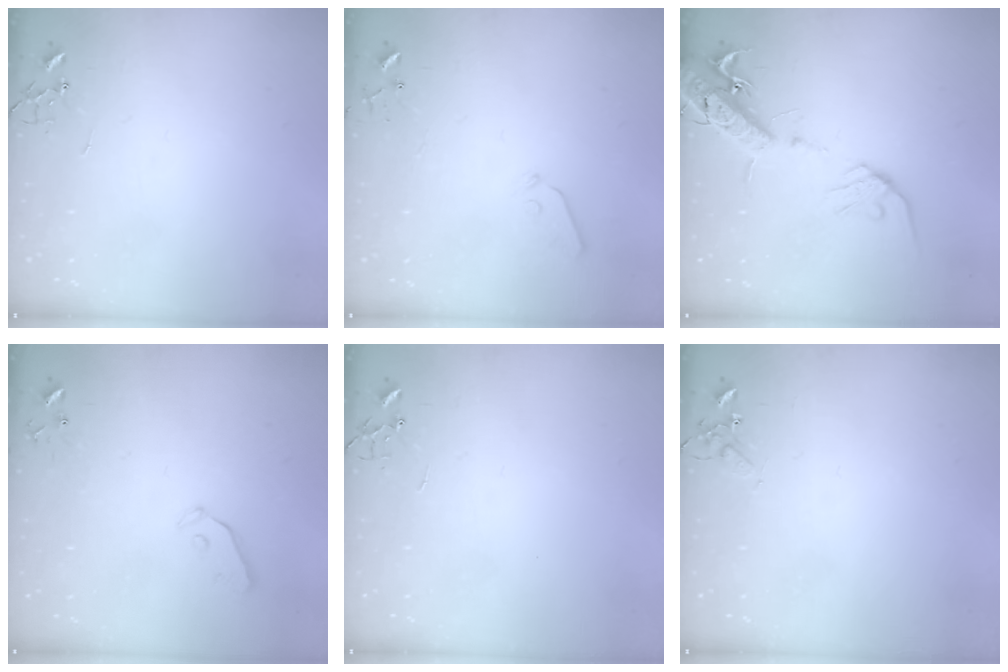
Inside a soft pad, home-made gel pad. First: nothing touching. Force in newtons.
{"total": 3.6, "press": 3.5, "slide": 0.7}
{"total": 16.5, "press": 16.2, "slide": 3.6}
{"total": 3.2, "press": 3.2, "slide": 0.4}
{"total": 0.0}
{"total": 4.7, "press": 4.6, "slide": 0.6}